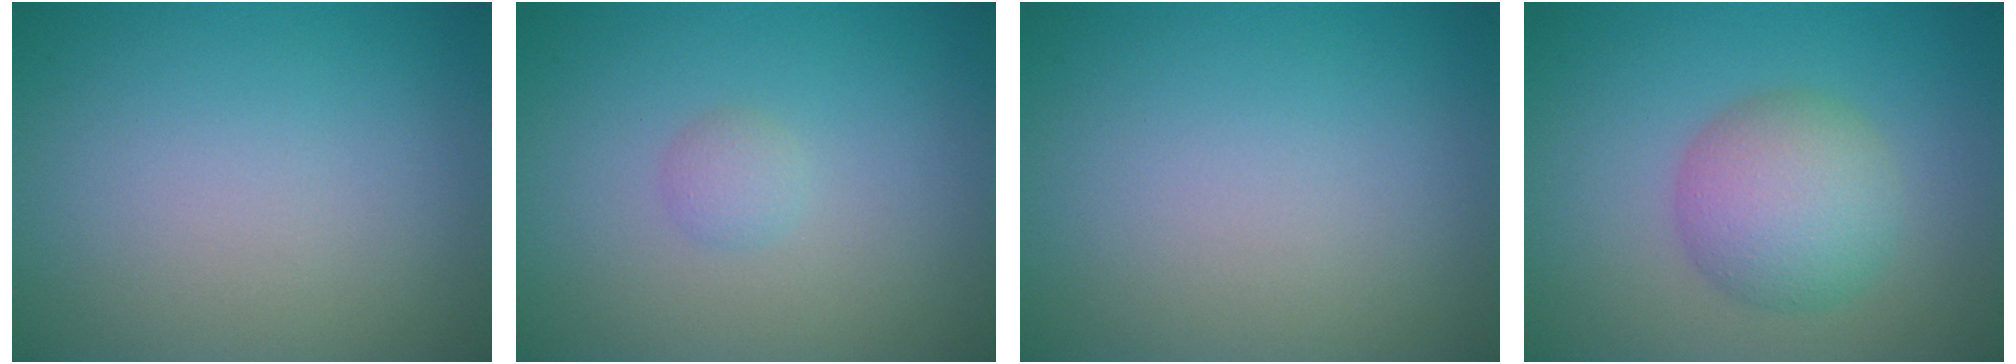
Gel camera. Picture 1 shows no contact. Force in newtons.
{"total": 1.0, "press": 1.0, "slide": 0.0}
{"total": 0.0}
{"total": 5.3, "press": 5.3, "slide": 0.2}